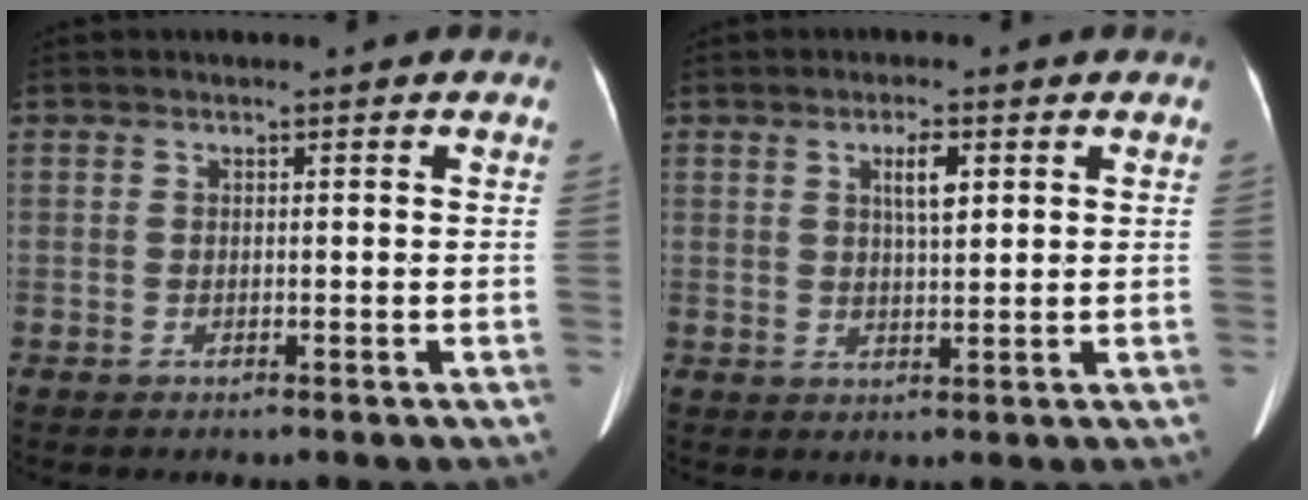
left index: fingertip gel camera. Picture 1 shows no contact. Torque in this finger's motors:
{"motor_torque": [0.58, -0.36, 0.40, 0.03]}